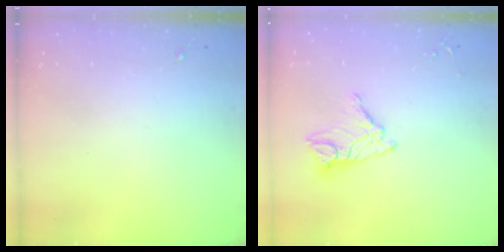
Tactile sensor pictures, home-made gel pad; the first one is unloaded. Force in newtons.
{"total": 11.3, "press": 11.2, "slide": 1.1}